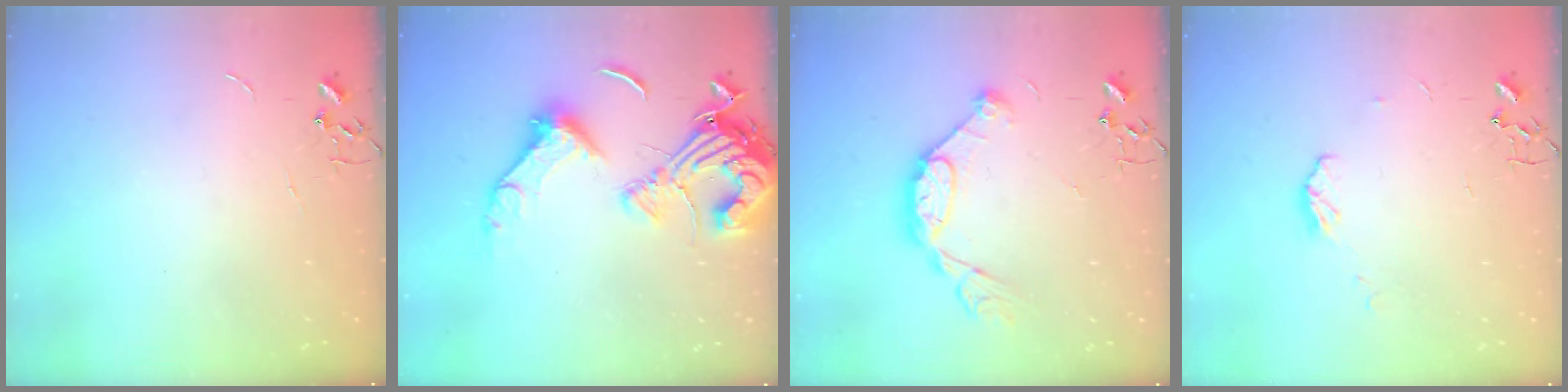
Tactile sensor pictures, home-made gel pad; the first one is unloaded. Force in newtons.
{"total": 19.3, "press": 19.1, "slide": 2.7}
{"total": 12.9, "press": 12.9, "slide": 0.8}
{"total": 5.7, "press": 5.7, "slide": 0.4}